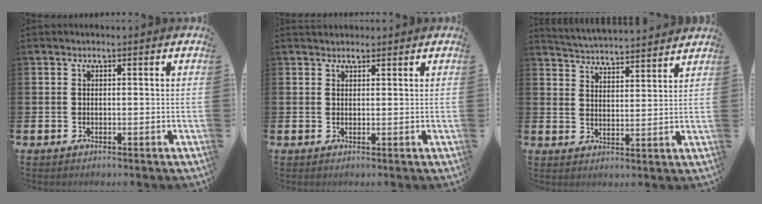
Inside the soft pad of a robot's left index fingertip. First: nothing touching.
{"total": 1.5, "force": [1.4, 0.5, 0.0], "torque": [0.014, -0.002, 0.023]}
{"total": 4.7, "force": [4.7, 0.1, -0.1], "torque": [-0.006, -0.040, 0.080]}